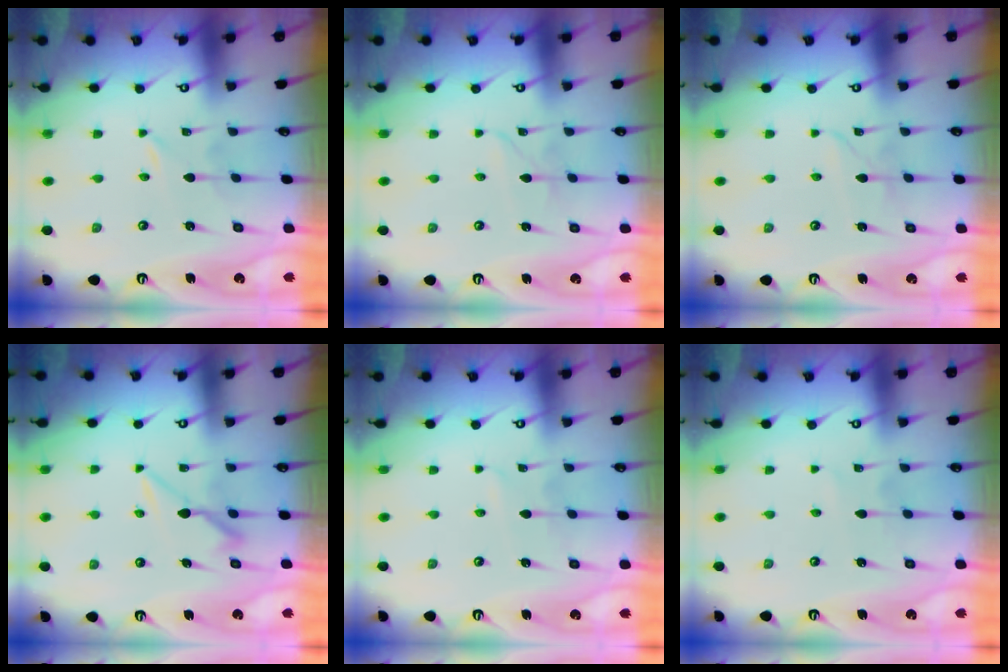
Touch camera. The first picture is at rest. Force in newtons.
{"total": 2.1, "press": 2.1, "slide": 0.1}
{"total": 2.4, "press": 2.4, "slide": 0.3}
{"total": 6.8, "press": 6.7, "slide": 0.8}
{"total": 2.5, "press": 2.5, "slide": 0.3}
{"total": 2.4, "press": 2.4, "slide": 0.3}